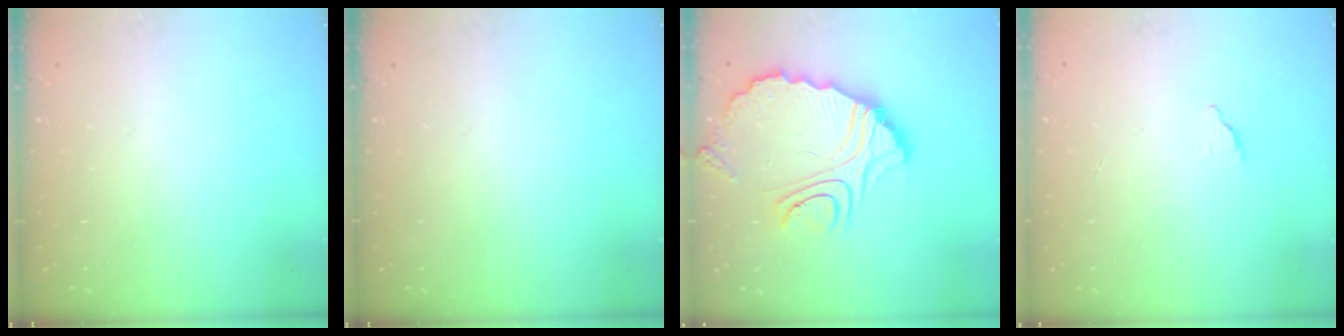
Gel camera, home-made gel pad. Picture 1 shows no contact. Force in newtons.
{"total": 0.0}
{"total": 15.7, "press": 15.7, "slide": 1.3}
{"total": 1.5, "press": 1.5, "slide": 0.1}